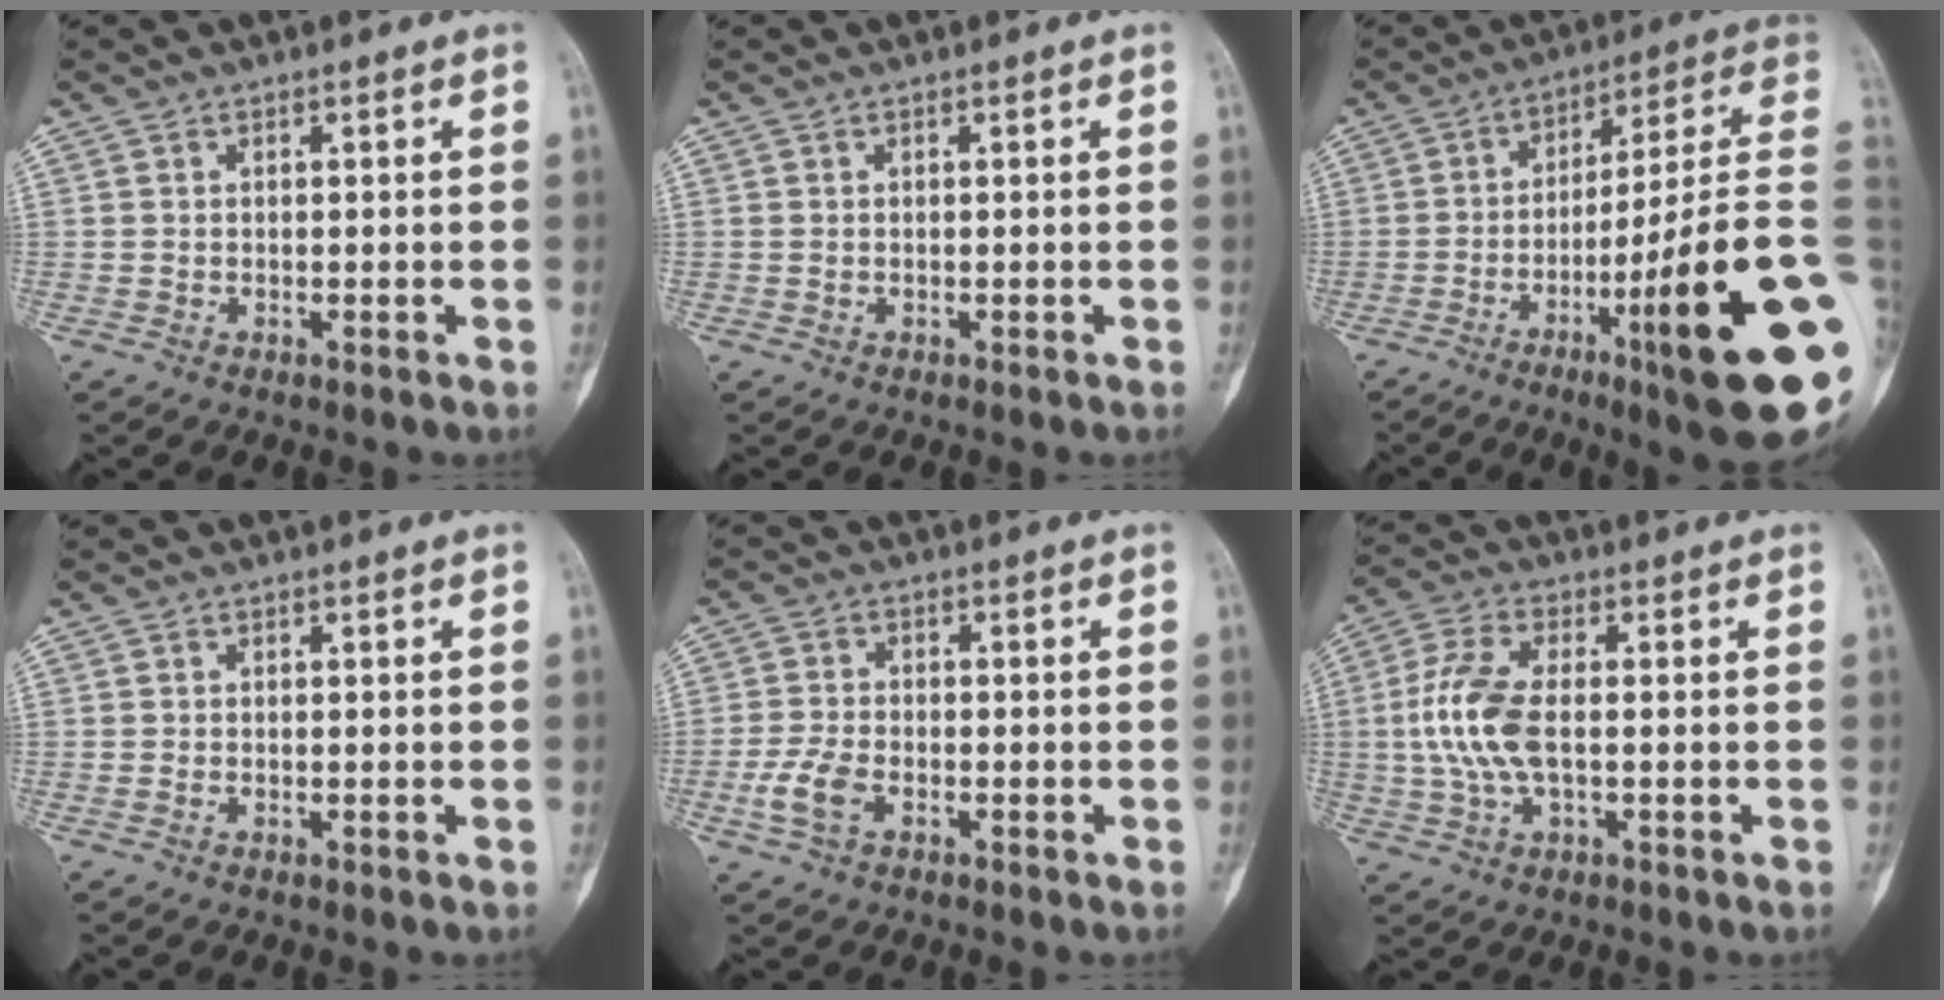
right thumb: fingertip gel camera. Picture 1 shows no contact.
{"total": 0.0}
{"total": 25.1, "force": [-7.0, 2.1, 24.0], "torque": [-0.301, 0.017, -0.107]}
{"total": 0.0}
{"total": 5.4, "force": [-2.2, 3.1, 3.9], "torque": [-0.091, 0.009, -0.045]}
{"total": 10.0, "force": [-0.3, 4.6, 8.9], "torque": [-0.203, 0.013, -0.007]}